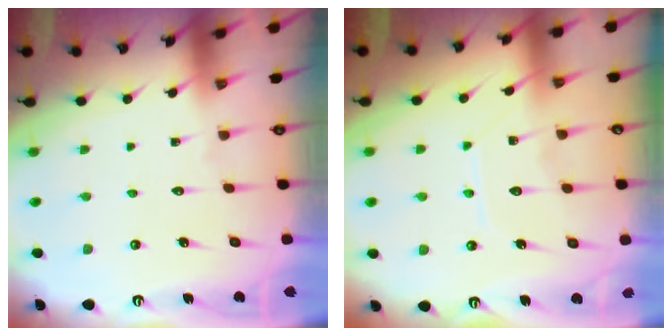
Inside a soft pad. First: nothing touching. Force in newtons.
{"total": 7.4, "press": 7.4, "slide": 0.9}